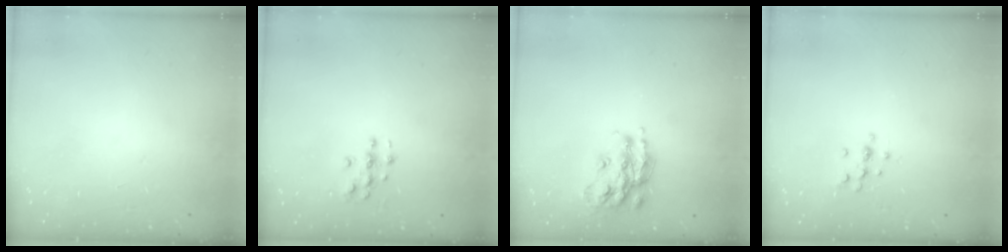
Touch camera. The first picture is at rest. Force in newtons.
{"total": 3.3, "press": 3.3, "slide": 0.2}
{"total": 14.9, "press": 14.8, "slide": 0.8}
{"total": 6.5, "press": 6.2, "slide": 2.1}